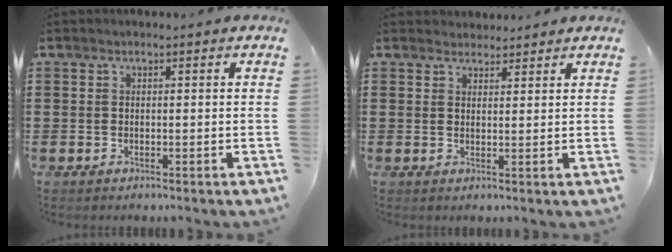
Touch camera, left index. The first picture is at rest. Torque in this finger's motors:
{"motor_torque": [2.14, 0.00, 0.07, -0.02]}